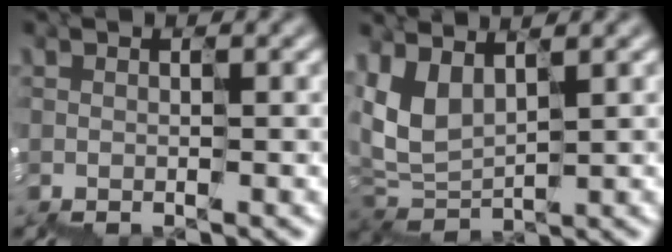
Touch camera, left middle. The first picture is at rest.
{"total": 3.2, "force": [2.8, 1.5, 0.5], "torque": [-0.058, 0.008, 0.061]}